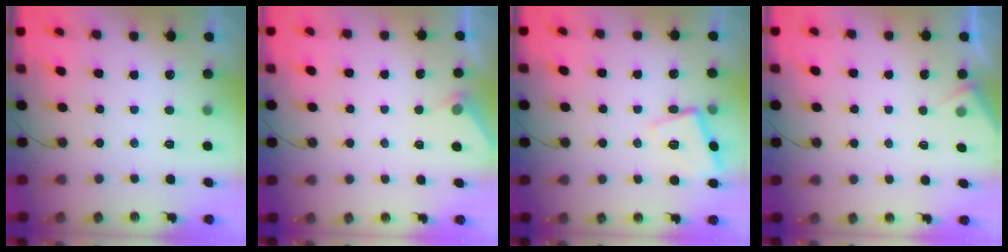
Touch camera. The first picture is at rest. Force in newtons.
{"total": 3.0, "press": 2.9, "slide": 0.4}
{"total": 12.2, "press": 12.1, "slide": 1.0}
{"total": 3.5, "press": 3.5, "slide": 0.6}